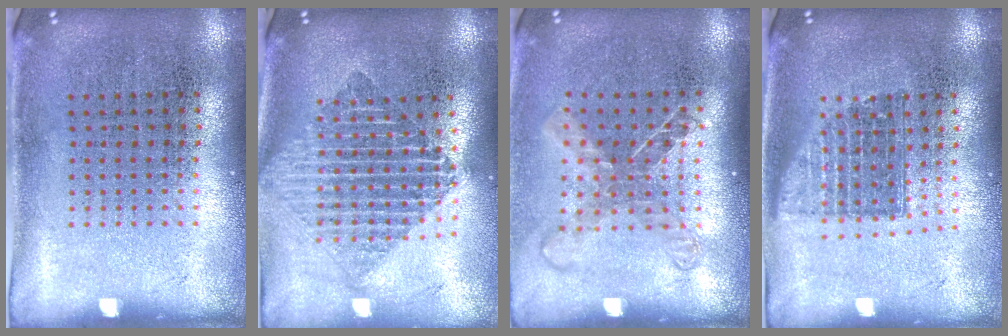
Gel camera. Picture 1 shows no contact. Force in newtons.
{"total": 1.9, "press": 1.6, "slide": 1.1}
{"total": 1.7, "press": 1.3, "slide": 1.0}
{"total": 1.4, "press": 1.1, "slide": 0.8}